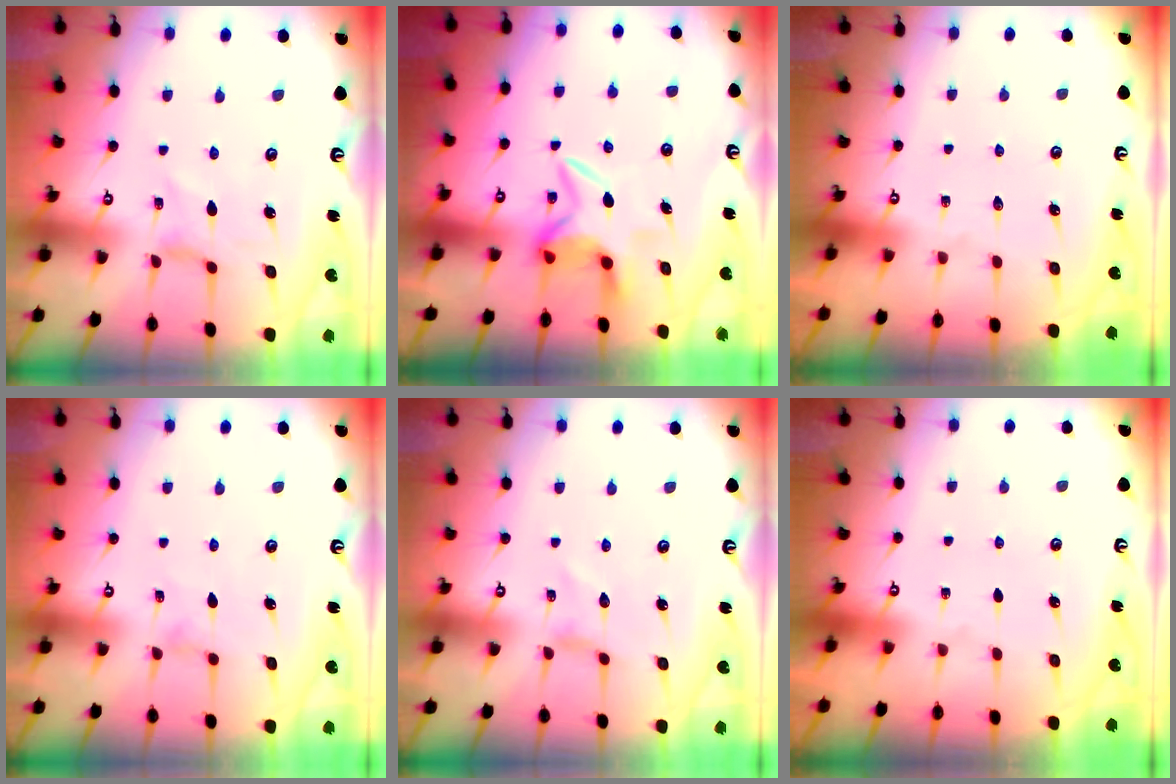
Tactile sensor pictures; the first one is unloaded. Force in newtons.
{"total": 6.8, "press": 6.7, "slide": 1.0}
{"total": 0.0}
{"total": 0.0}
{"total": 0.0}
{"total": 0.0}